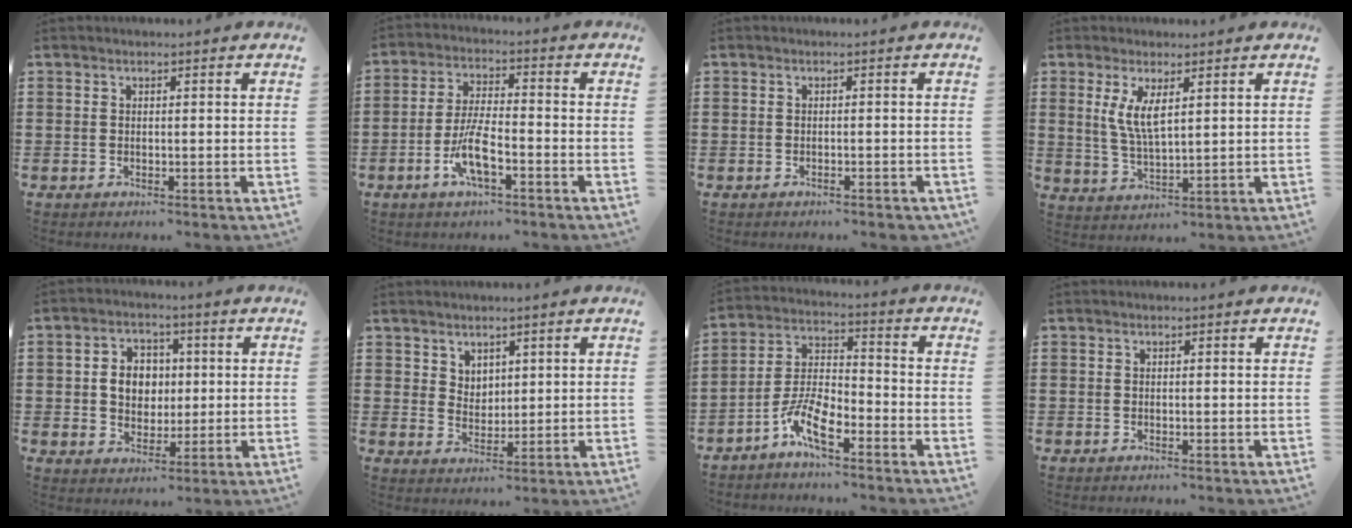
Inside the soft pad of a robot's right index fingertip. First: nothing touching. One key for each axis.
{"total": 6.9, "fx": -3.1, "fy": 1.9, "fz": 5.9, "tx": -0.128, "ty": -0.007, "tz": -0.061}
{"total": 0.8, "fx": -0.7, "fy": -0.1, "fz": 0.3, "tx": -0.009, "ty": -0.004, "tz": -0.014}
{"total": 5.0, "fx": 2.0, "fy": 1.4, "fz": 4.4, "tx": -0.092, "ty": 0.001, "tz": 0.035}
{"total": 5.8, "fx": 0.5, "fy": 4.9, "fz": 3.1, "tx": -0.061, "ty": 0.011, "tz": 0.003}
{"total": 3.4, "fx": 2.6, "fy": 2.1, "fz": 0.2, "tx": -0.014, "ty": 0.003, "tz": 0.051}
{"total": 7.5, "fx": -4.8, "fy": 2.5, "fz": 5.1, "tx": -0.124, "ty": -0.001, "tz": -0.097}
{"total": 0.0}